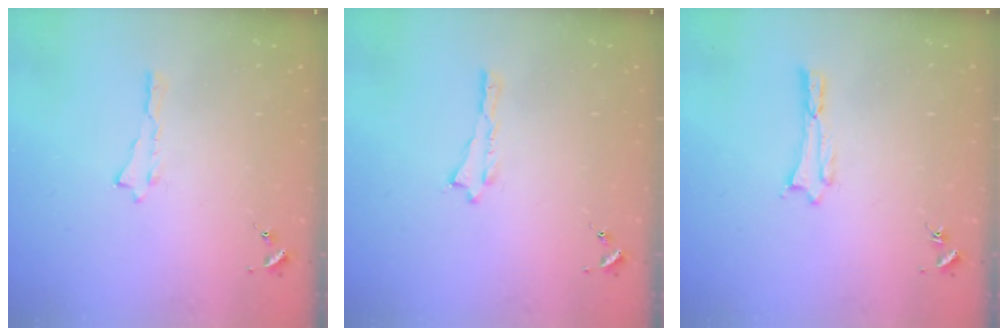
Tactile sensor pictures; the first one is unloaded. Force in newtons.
{"total": 0.0}
{"total": 0.0}